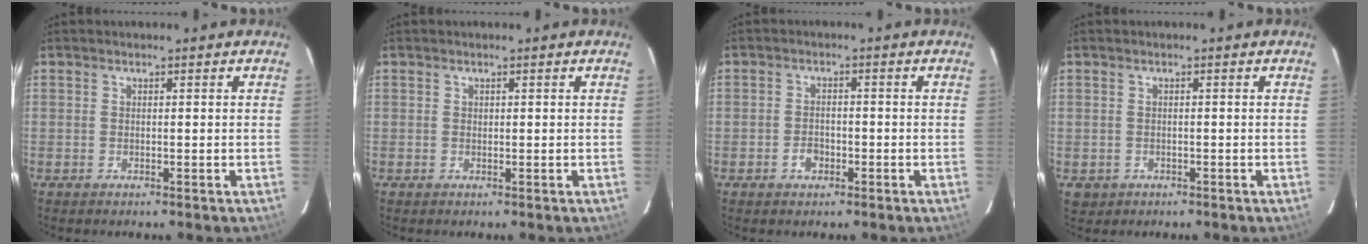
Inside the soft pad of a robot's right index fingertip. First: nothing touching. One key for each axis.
{"total": 0.0}
{"total": 2.9, "fx": -1.5, "fy": 2.1, "fz": 1.3, "tx": -0.026, "ty": 0.006, "tz": -0.024}
{"total": 2.6, "fx": -0.6, "fy": 2.4, "fz": 0.6, "tx": -0.016, "ty": -0.002, "tz": -0.003}